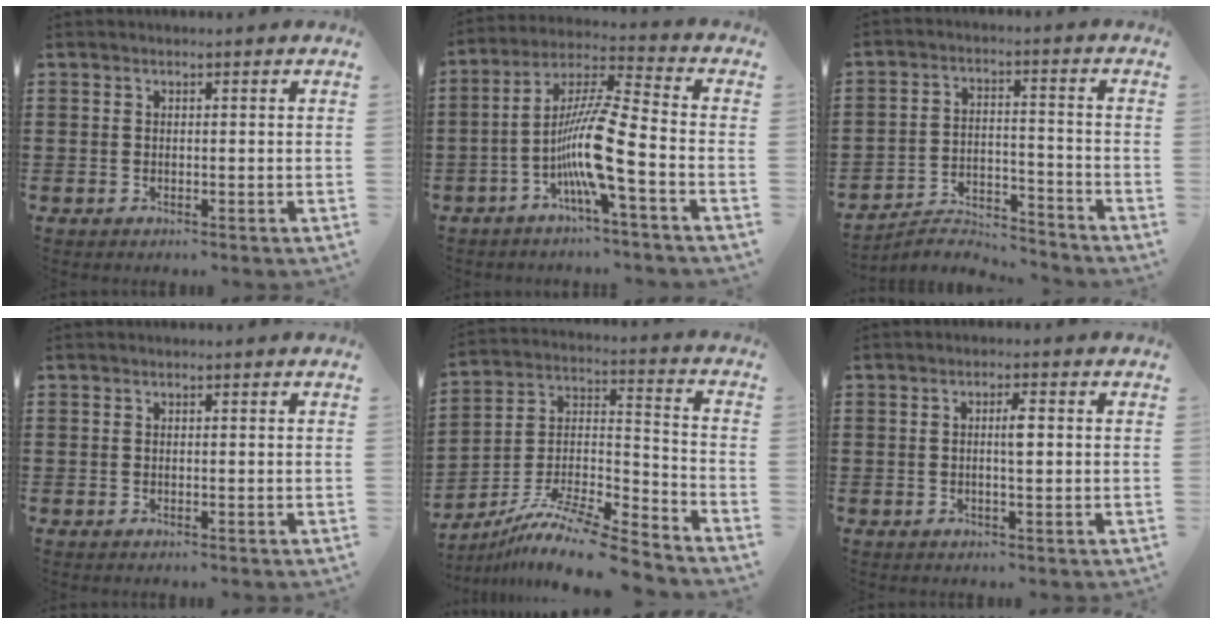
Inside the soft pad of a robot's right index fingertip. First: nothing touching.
{"total": 10.7, "force": [-4.3, 0.7, 9.8], "torque": [-0.210, -0.017, -0.089]}
{"total": 4.9, "force": [-4.8, 0.6, 0.7], "torque": [-0.016, 0.007, -0.096]}
{"total": 0.0}
{"total": 11.6, "force": [-9.8, 1.2, 6.2], "torque": [-0.112, 0.019, -0.191]}
{"total": 2.7, "force": [0.1, 0.5, 2.6], "torque": [-0.050, -0.001, 0.000]}